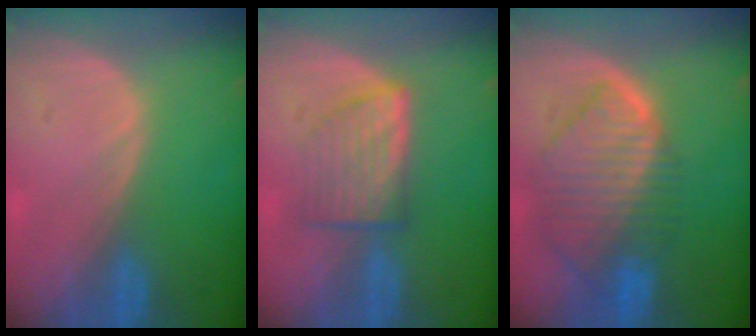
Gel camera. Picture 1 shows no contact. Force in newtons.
{"total": 6.2, "press": 5.9, "slide": 1.9}
{"total": 10.1, "press": 8.7, "slide": 5.1}